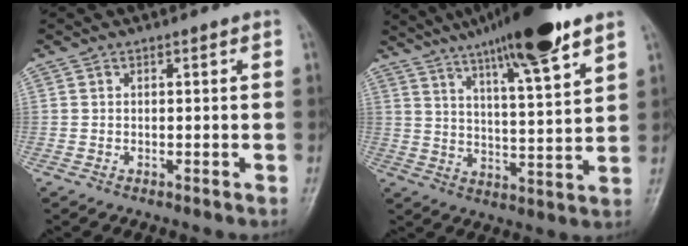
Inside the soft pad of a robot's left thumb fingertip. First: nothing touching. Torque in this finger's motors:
{"motor_torque": [0.68, 0.30, 1.65, -1.12, 0.12]}